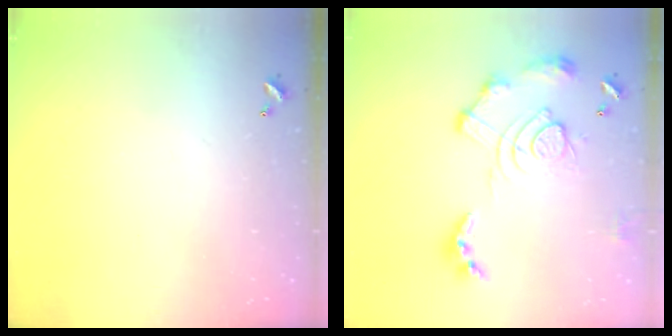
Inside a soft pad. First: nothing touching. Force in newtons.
{"total": 15.6, "press": 15.5, "slide": 1.6}